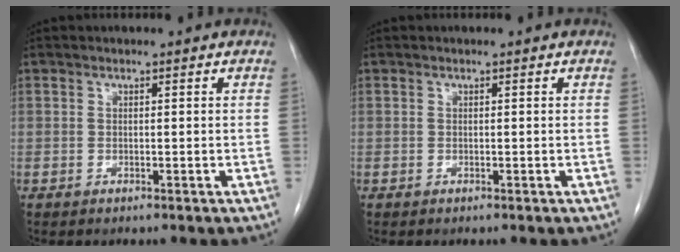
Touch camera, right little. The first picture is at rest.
{"total": 0.0}